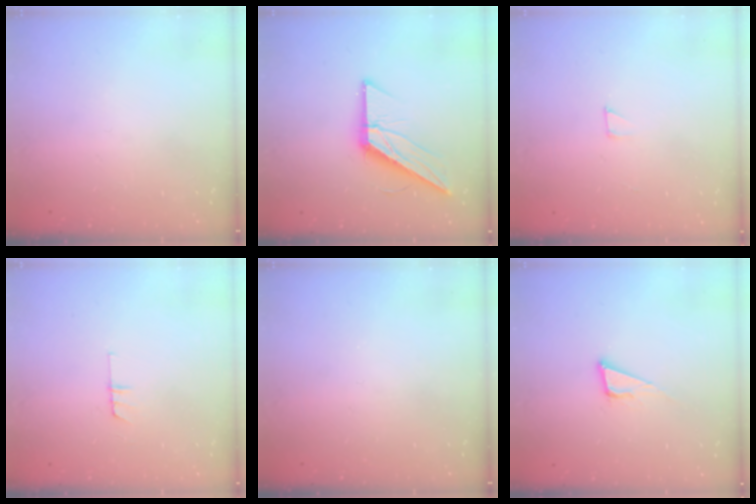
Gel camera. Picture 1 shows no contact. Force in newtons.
{"total": 13.9, "press": 13.9, "slide": 0.5}
{"total": 2.0, "press": 2.0, "slide": 0.0}
{"total": 3.7, "press": 3.7, "slide": 0.4}
{"total": 0.0}
{"total": 7.0, "press": 6.4, "slide": 2.8}